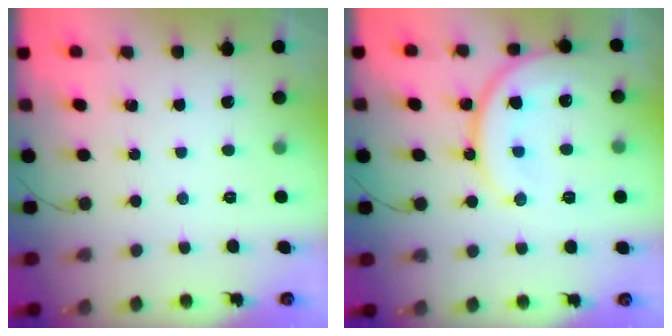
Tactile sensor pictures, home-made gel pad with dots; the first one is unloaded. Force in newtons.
{"total": 15.4, "press": 15.3, "slide": 1.6}